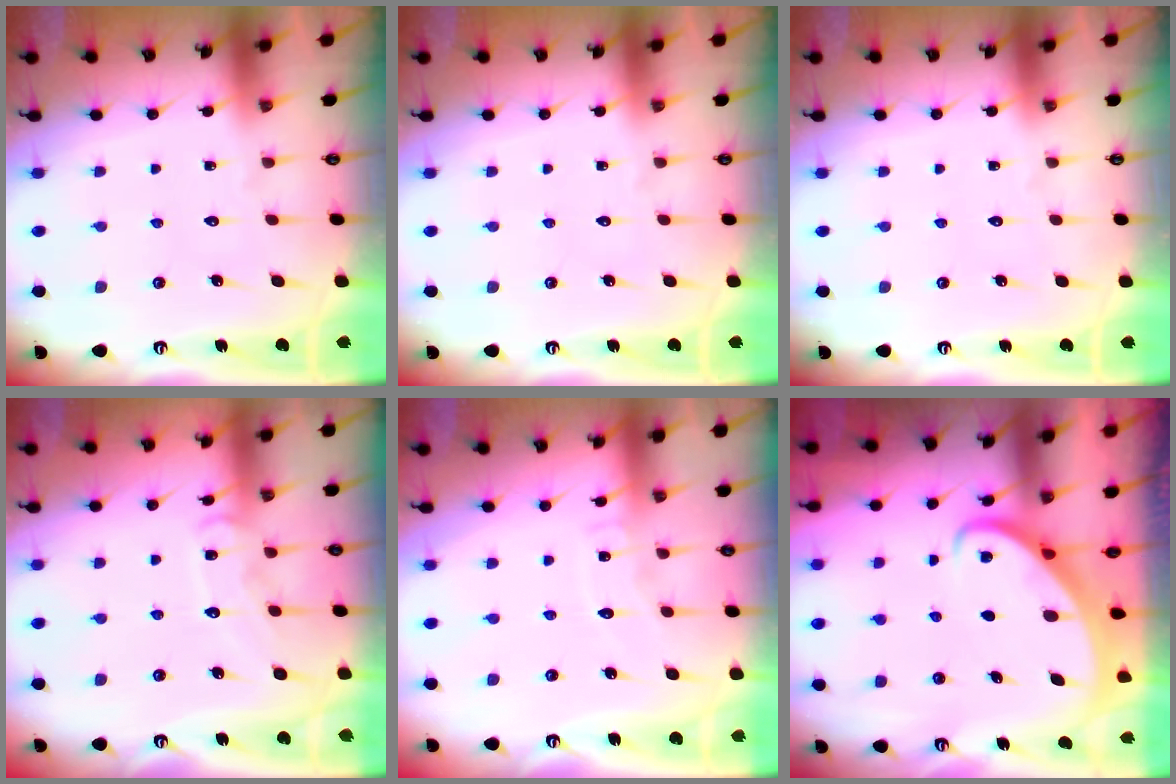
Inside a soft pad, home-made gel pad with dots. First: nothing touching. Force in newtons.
{"total": 0.0}
{"total": 0.0}
{"total": 9.7, "press": 9.7, "slide": 0.7}
{"total": 4.7, "press": 4.6, "slide": 0.5}
{"total": 2.2, "press": 2.2, "slide": 0.3}